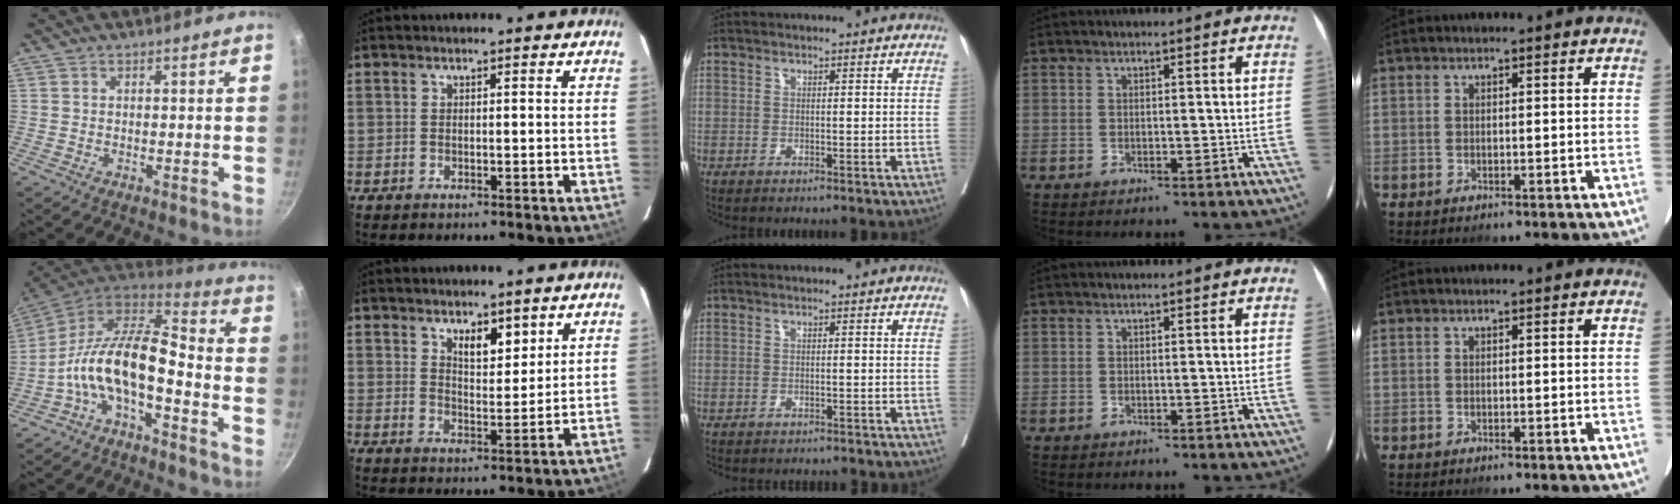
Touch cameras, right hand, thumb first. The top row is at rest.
{"thumb": {"total": 14.1, "force": [-5.2, 5.4, 11.9], "torque": [-0.211, 0.093, -0.103]}, "index": {"total": 4.7, "force": [3.1, 1.8, 3.1], "torque": [-0.051, -0.005, 0.055]}, "middle": {"total": 7.0, "force": [-6.5, 1.5, 2.2], "torque": [-0.020, -0.004, -0.073]}}